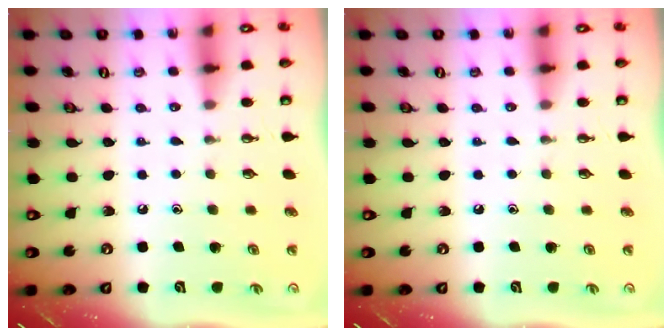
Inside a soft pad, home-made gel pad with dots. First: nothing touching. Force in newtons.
{"total": 0.0}